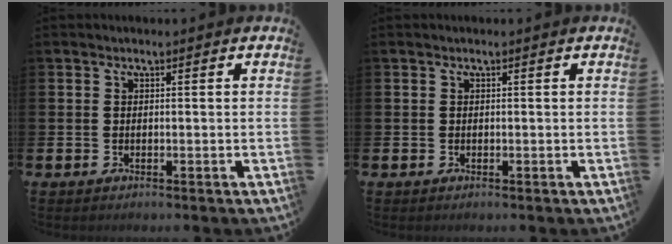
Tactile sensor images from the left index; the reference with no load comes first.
{"total": 0.0}